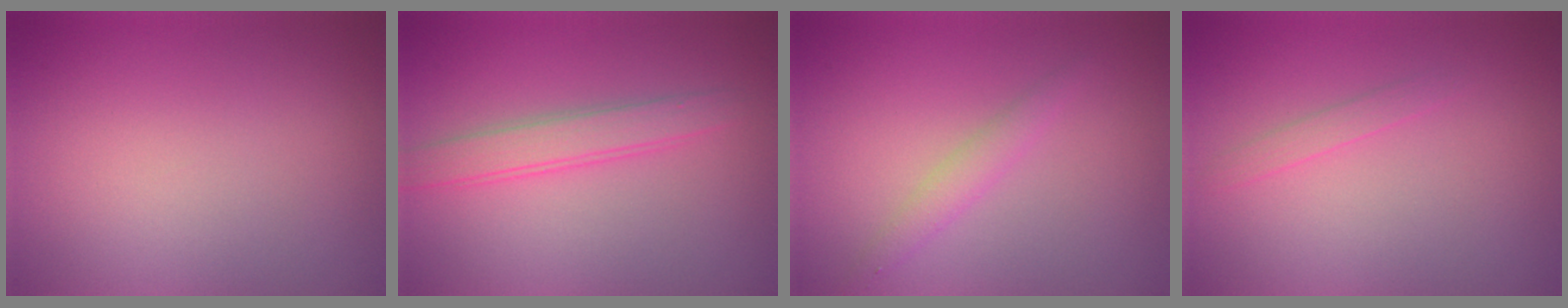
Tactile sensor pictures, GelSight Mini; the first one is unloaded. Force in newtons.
{"total": 2.7, "press": 2.7, "slide": 0.1}
{"total": 1.6, "press": 1.6, "slide": 0.0}
{"total": 0.9, "press": 0.9, "slide": 0.1}